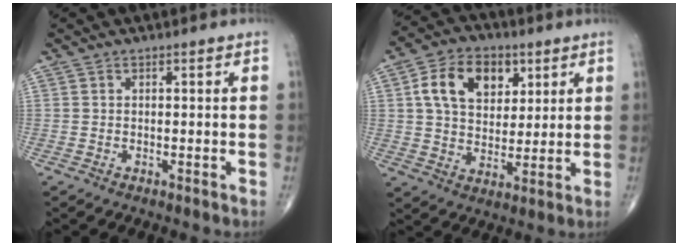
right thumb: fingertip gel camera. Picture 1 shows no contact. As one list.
[{"total": 13.2, "force": [4.7, 9.0, 8.4], "torque": [-0.114, -0.006, 0.080]}]